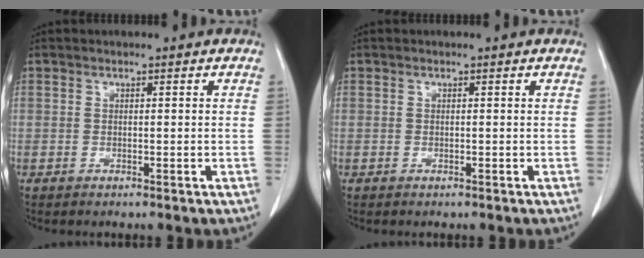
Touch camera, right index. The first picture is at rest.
{"total": 0.0}